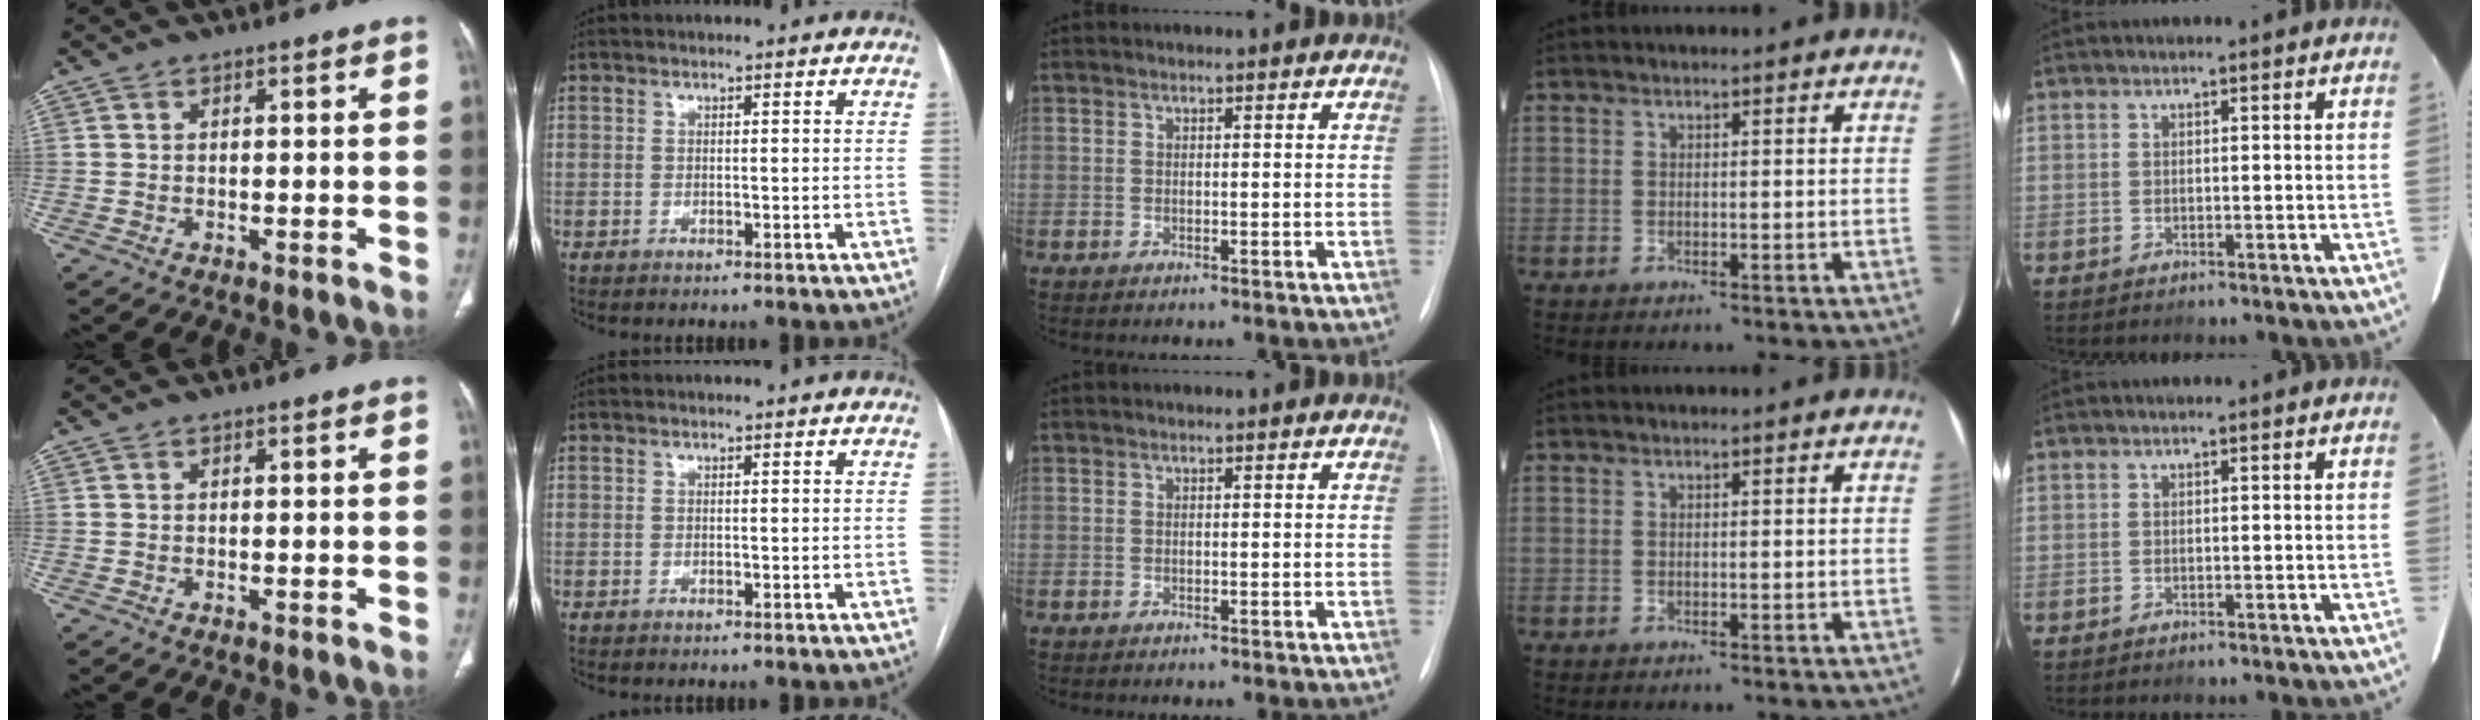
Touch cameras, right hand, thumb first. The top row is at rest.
{}